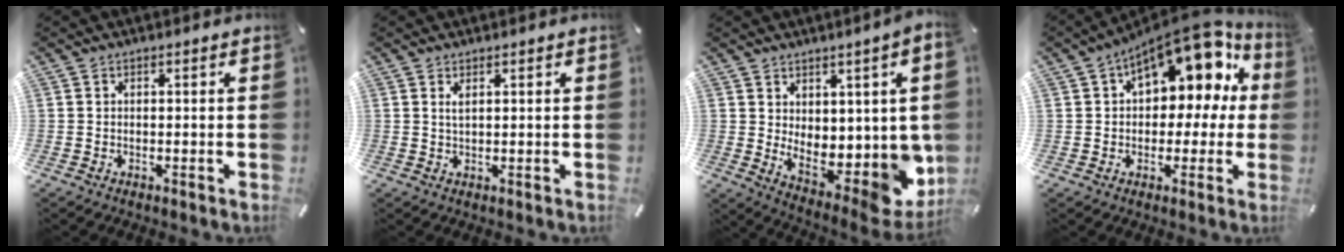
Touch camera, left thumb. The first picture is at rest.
{"total": 1.5, "force": [0.8, 0.2, 1.2], "torque": [-0.026, 0.000, 0.013]}
{"total": 11.8, "force": [-1.1, 5.8, 10.2], "torque": [-0.085, -0.033, -0.006]}
{"total": 15.2, "force": [7.8, 8.6, 9.8], "torque": [-0.130, -0.057, 0.132]}